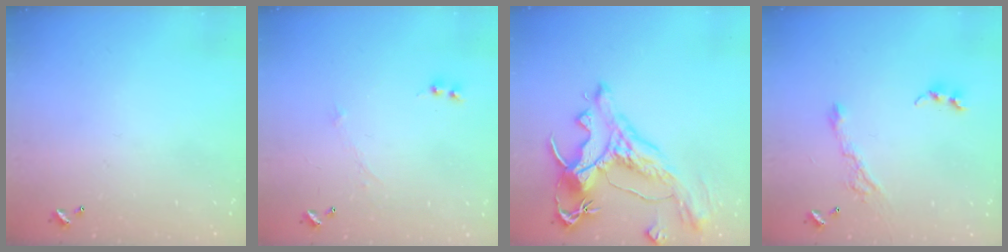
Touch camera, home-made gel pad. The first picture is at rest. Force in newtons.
{"total": 0.0}
{"total": 5.1, "press": 4.8, "slide": 1.7}
{"total": 5.7, "press": 5.6, "slide": 0.9}